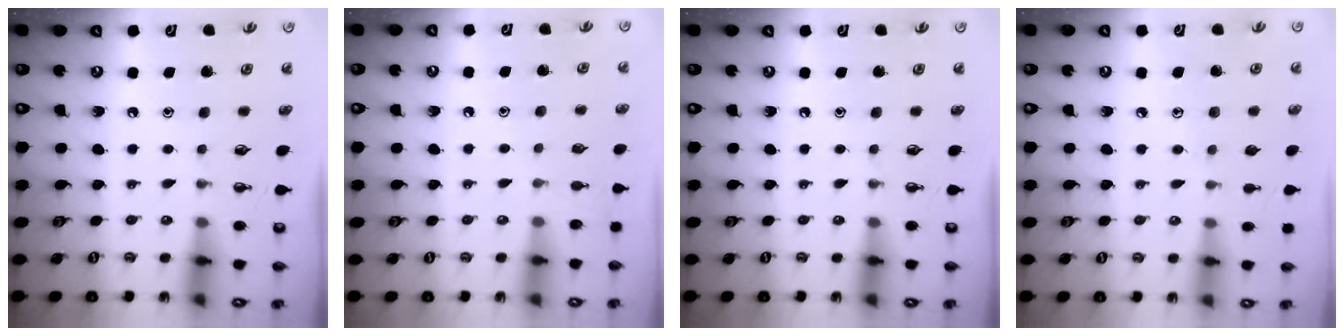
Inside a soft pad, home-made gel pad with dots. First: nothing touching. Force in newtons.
{"total": 4.0, "press": 4.0, "slide": 0.5}
{"total": 0.0}
{"total": 5.3, "press": 5.3, "slide": 0.6}